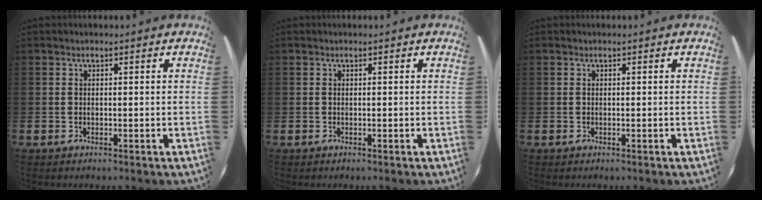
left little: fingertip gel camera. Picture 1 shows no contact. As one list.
[{"total": 0.0}, {"total": 0.0}]